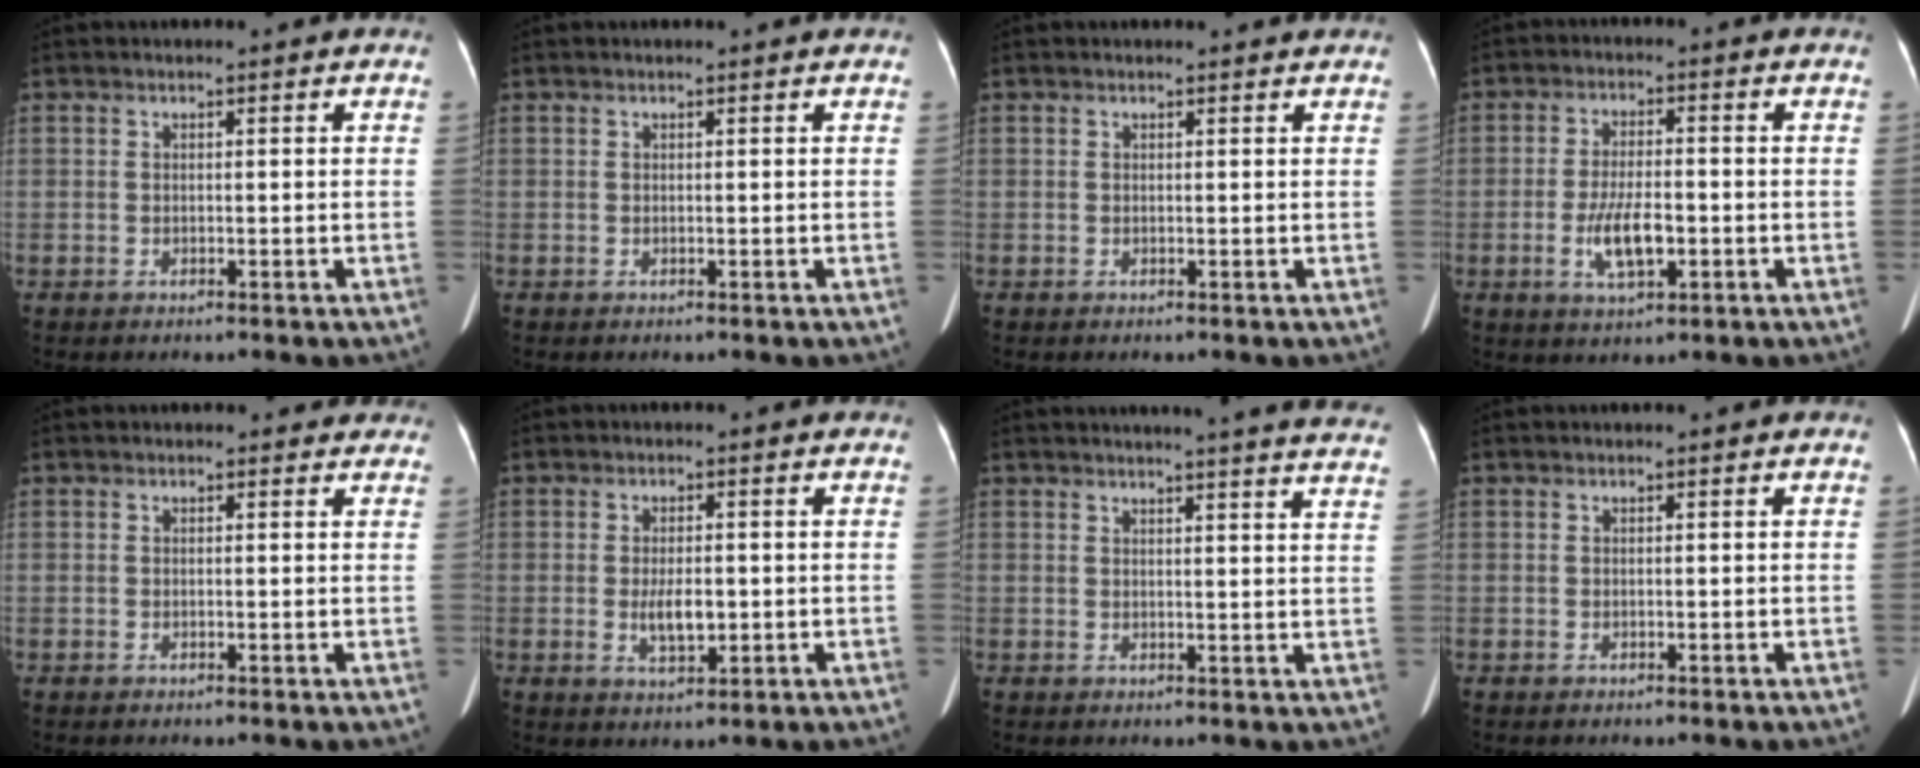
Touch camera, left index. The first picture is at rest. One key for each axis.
{"total": 0.6, "fx": 0.5, "fy": 0.0, "fz": 0.1, "tx": -0.004, "ty": 0.001, "tz": 0.009}
{"total": 1.1, "fx": 1.1, "fy": 0.0, "fz": 0.0, "tx": -0.010, "ty": 0.001, "tz": 0.010}
{"total": 6.3, "fx": -1.8, "fy": 2.0, "fz": 5.7, "tx": -0.114, "ty": -0.002, "tz": -0.028}
{"total": 2.3, "fx": 2.0, "fy": 1.1, "fz": 0.3, "tx": 0.003, "ty": 0.000, "tz": 0.008}
{"total": 4.1, "fx": -0.5, "fy": 1.6, "fz": 3.7, "tx": -0.071, "ty": -0.004, "tz": -0.004}
{"total": 19.1, "fx": 17.7, "fy": 0.1, "fz": 7.0, "tx": -0.087, "ty": -0.049, "tz": 0.193}
{"total": 0.0}